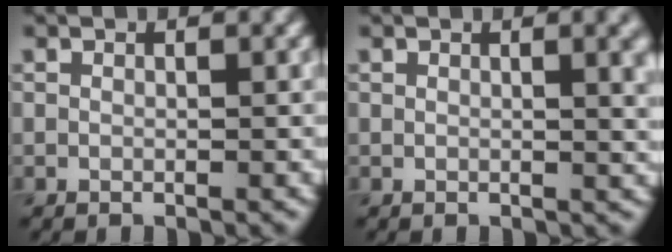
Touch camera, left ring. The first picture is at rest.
{"total": 3.6, "force": [1.2, 1.3, 3.2], "torque": [-0.029, 0.006, 0.014]}